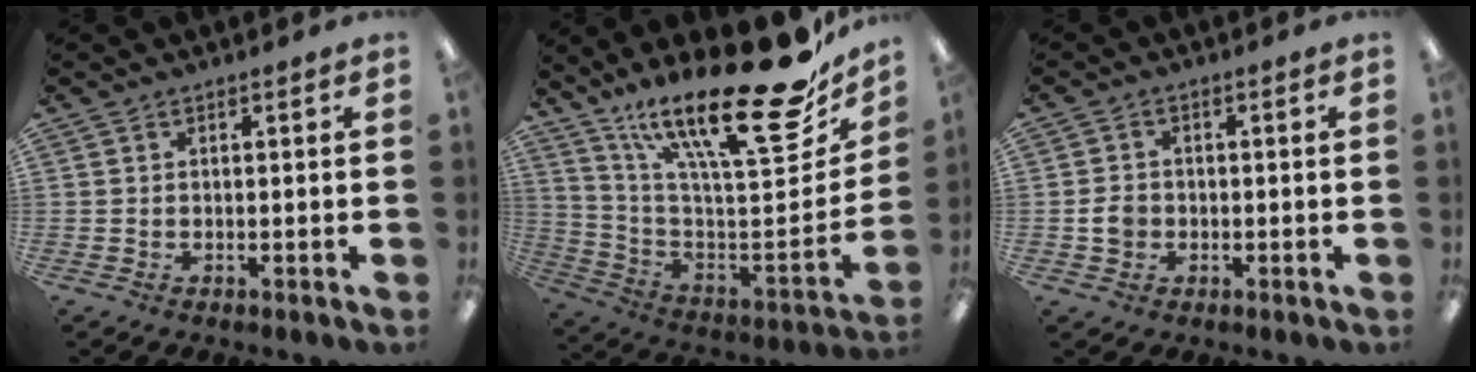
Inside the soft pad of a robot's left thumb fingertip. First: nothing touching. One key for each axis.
{"total": 28.3, "fx": 19.5, "fy": 7.8, "fz": 19.0, "tx": -0.280, "ty": -0.143, "tz": 0.319}
{"total": 3.6, "fx": -0.6, "fy": 3.0, "fz": 2.0, "tx": -0.041, "ty": 0.005, "tz": -0.014}